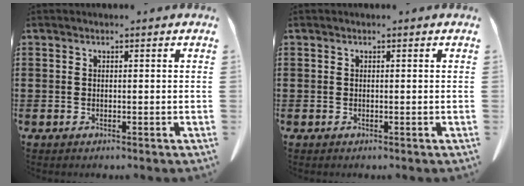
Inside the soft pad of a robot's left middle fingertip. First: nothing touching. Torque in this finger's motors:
{"motor_torque": [-0.11, 0.11, 0.00, 0.01]}